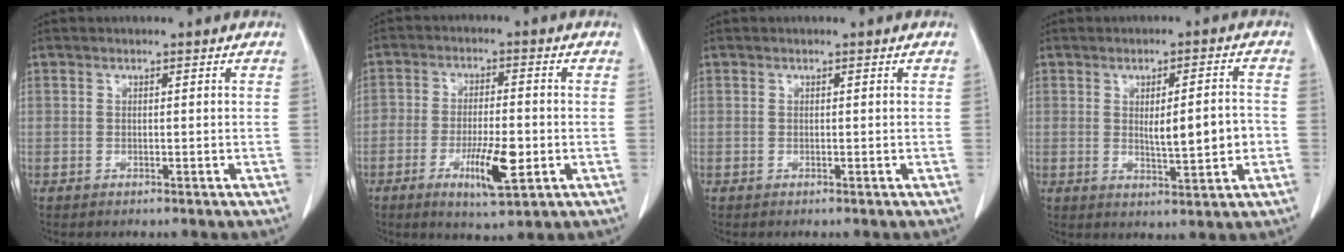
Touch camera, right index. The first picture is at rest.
{"total": 8.1, "force": [-2.7, 2.1, 7.3], "torque": [-0.127, -0.008, -0.041]}
{"total": 0.0}
{"total": 7.2, "force": [-0.5, 1.3, 7.1], "torque": [-0.108, 0.002, 0.000]}